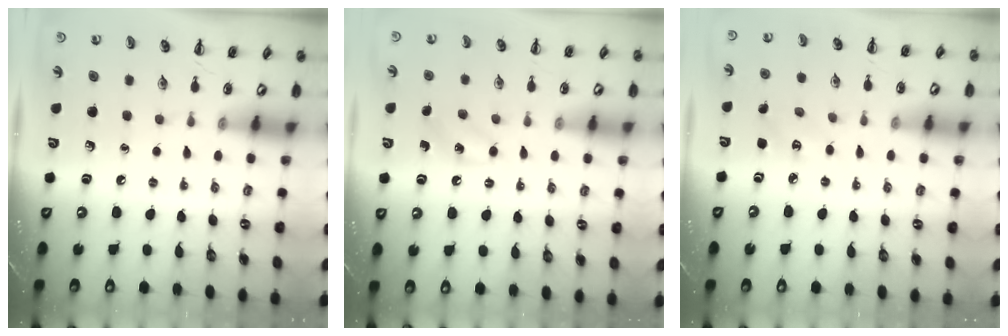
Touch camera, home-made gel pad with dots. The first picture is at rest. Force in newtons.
{"total": 7.0, "press": 6.9, "slide": 1.2}
{"total": 2.1, "press": 2.0, "slide": 0.6}